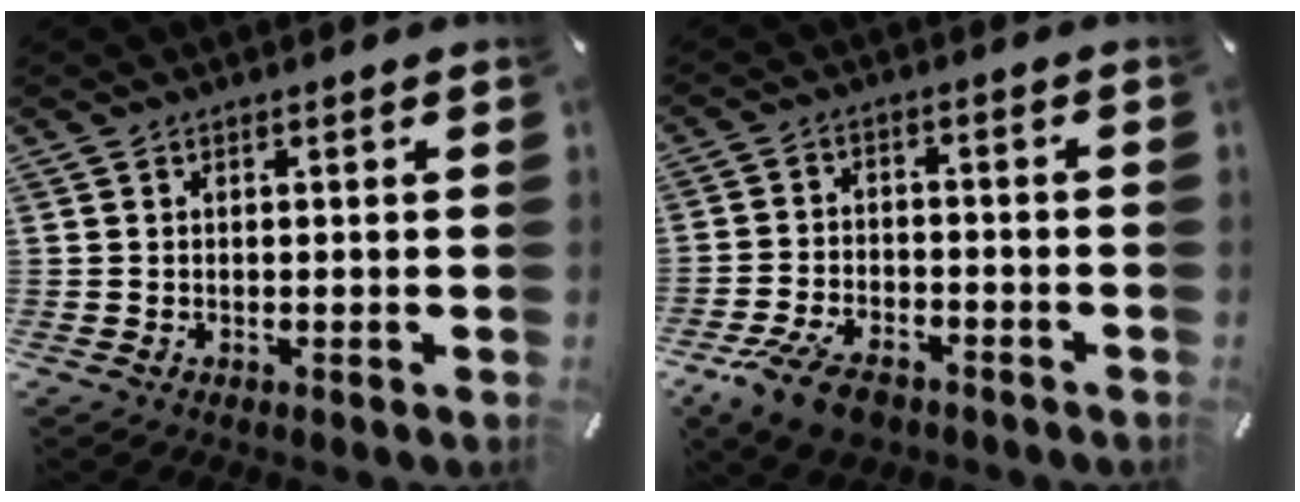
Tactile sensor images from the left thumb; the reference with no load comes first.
{"total": 8.8, "force": [-5.7, 4.5, 5.0], "torque": [-0.109, 0.021, -0.107]}